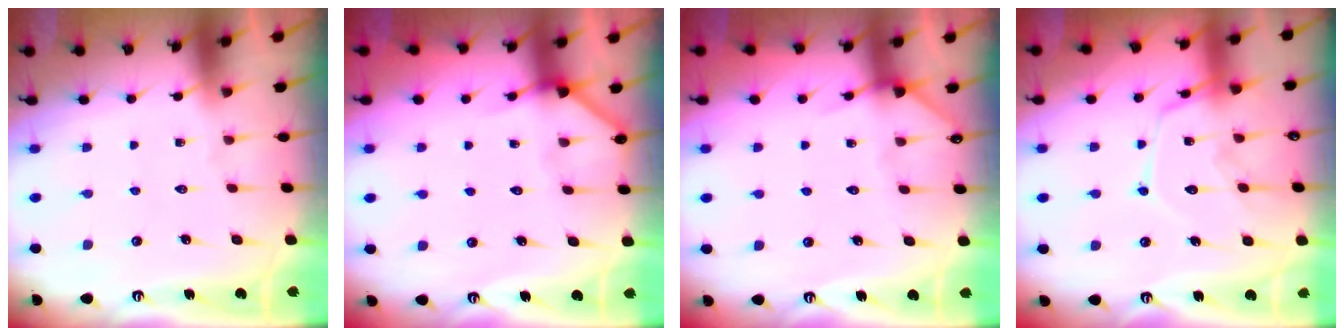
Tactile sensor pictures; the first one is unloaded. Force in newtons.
{"total": 3.7, "press": 3.7, "slide": 0.4}
{"total": 4.4, "press": 4.3, "slide": 0.5}
{"total": 12.6, "press": 12.6, "slide": 0.7}